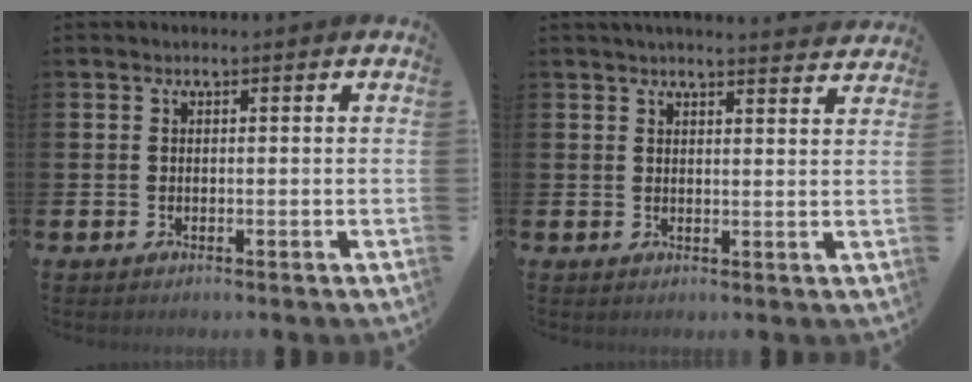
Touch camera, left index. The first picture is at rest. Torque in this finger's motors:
{"motor_torque": [0.88, -1.26, 0.05, 0.00]}